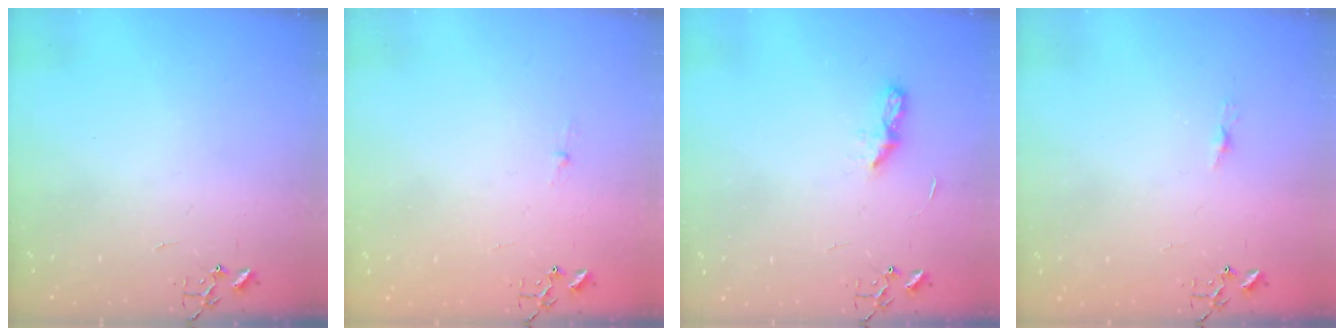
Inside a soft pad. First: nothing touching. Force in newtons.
{"total": 3.1, "press": 3.1, "slide": 0.5}
{"total": 6.3, "press": 6.3, "slide": 0.7}
{"total": 3.4, "press": 3.4, "slide": 0.3}